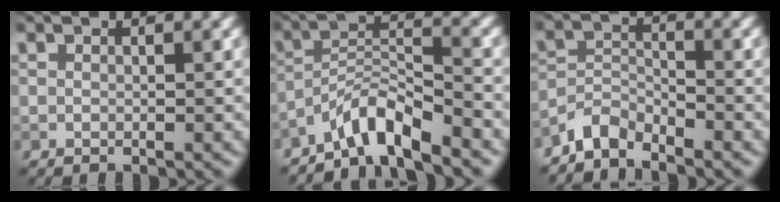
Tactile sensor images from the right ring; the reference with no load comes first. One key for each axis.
{"total": 4.9, "fx": -4.1, "fy": 0.6, "fz": 2.5, "tx": -0.040, "ty": 0.010, "tz": -0.084}
{"total": 3.2, "fx": -2.9, "fy": 1.0, "fz": 0.6, "tx": -0.011, "ty": 0.005, "tz": -0.071}